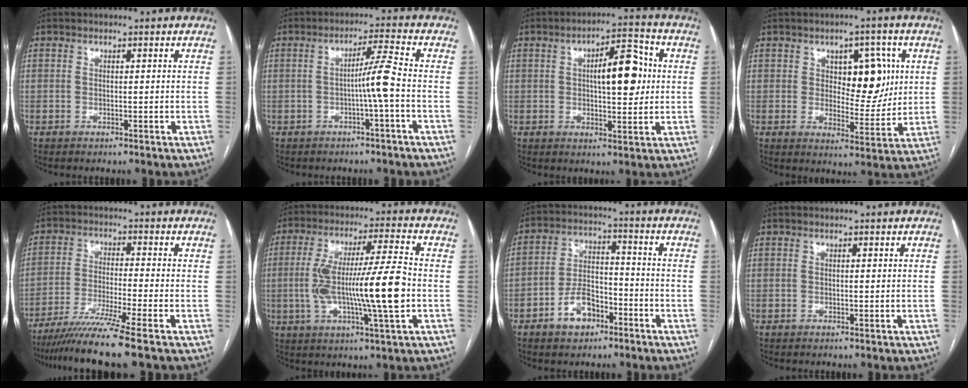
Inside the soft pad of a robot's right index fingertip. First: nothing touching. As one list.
[{"total": 4.8, "force": [-1.2, -0.9, 4.6], "torque": [-0.077, 0.010, -0.019]}, {"total": 9.5, "force": [1.3, 3.1, 8.9], "torque": [-0.133, 0.020, 0.021]}, {"total": 9.0, "force": [2.4, 4.5, 7.4], "torque": [-0.092, 0.012, 0.041]}, {"total": 10.1, "force": [-7.8, -2.4, 5.9], "torque": [-0.095, -0.037, -0.132]}, {"total": 15.2, "force": [-1.7, 0.7, 15.1], "torque": [-0.280, 0.005, -0.031]}, {"total": 7.7, "force": [-4.2, 4.6, 4.5], "torque": [-0.092, 0.020, -0.070]}, {"total": 0.0}]